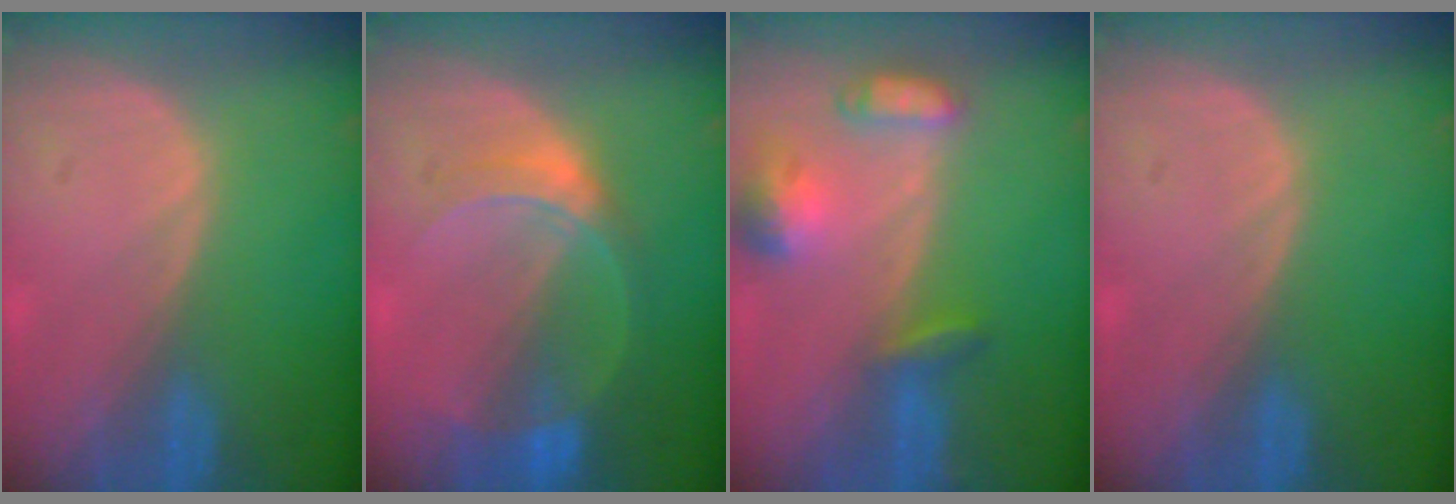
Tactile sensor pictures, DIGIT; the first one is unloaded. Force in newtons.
{"total": 6.8, "press": 5.9, "slide": 3.2}
{"total": 6.6, "press": 6.3, "slide": 2.2}
{"total": 0.0}